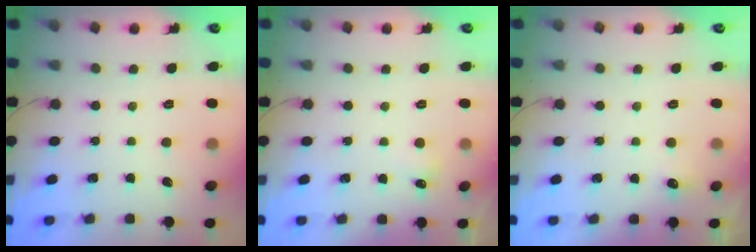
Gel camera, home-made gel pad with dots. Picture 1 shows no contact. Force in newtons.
{"total": 3.3, "press": 3.0, "slide": 1.2}
{"total": 3.7, "press": 3.6, "slide": 1.0}